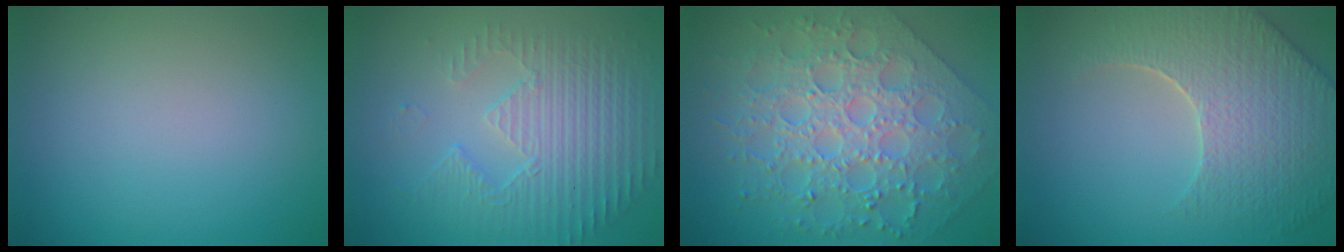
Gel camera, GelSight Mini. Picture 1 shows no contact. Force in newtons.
{"total": 4.2, "press": 3.6, "slide": 2.1}
{"total": 7.6, "press": 6.3, "slide": 4.3}
{"total": 7.1, "press": 5.6, "slide": 4.4}